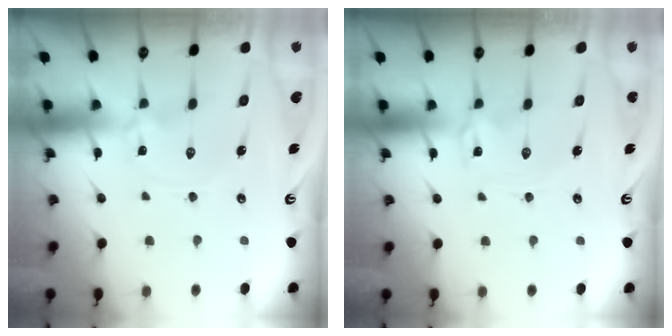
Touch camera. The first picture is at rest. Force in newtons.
{"total": 0.9, "press": 0.9, "slide": 0.1}